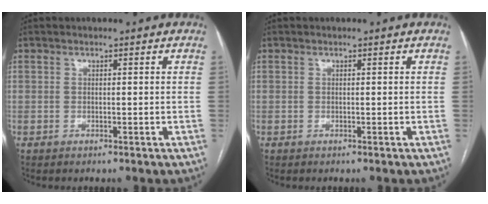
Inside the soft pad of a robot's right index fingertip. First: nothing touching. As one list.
[{"total": 0.0}]